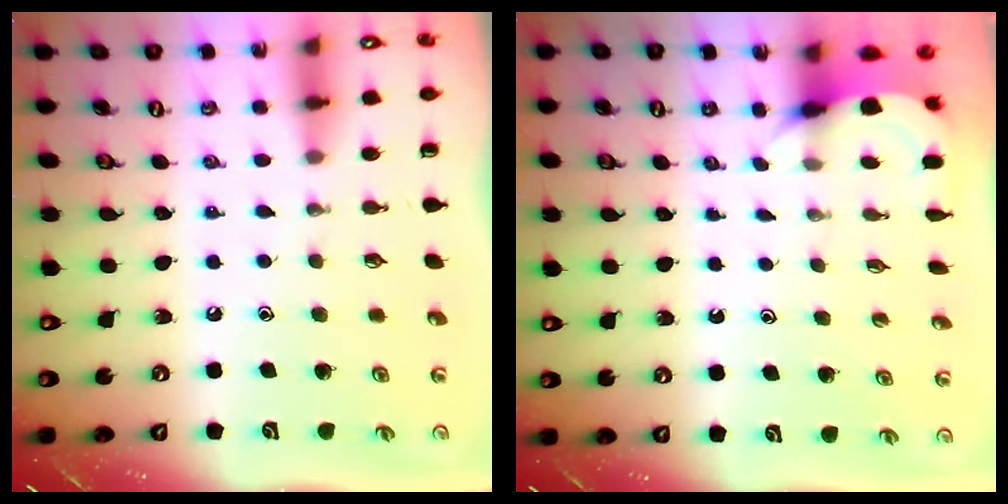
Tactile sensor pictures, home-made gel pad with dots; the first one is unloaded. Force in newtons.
{"total": 5.2, "press": 5.2, "slide": 0.1}